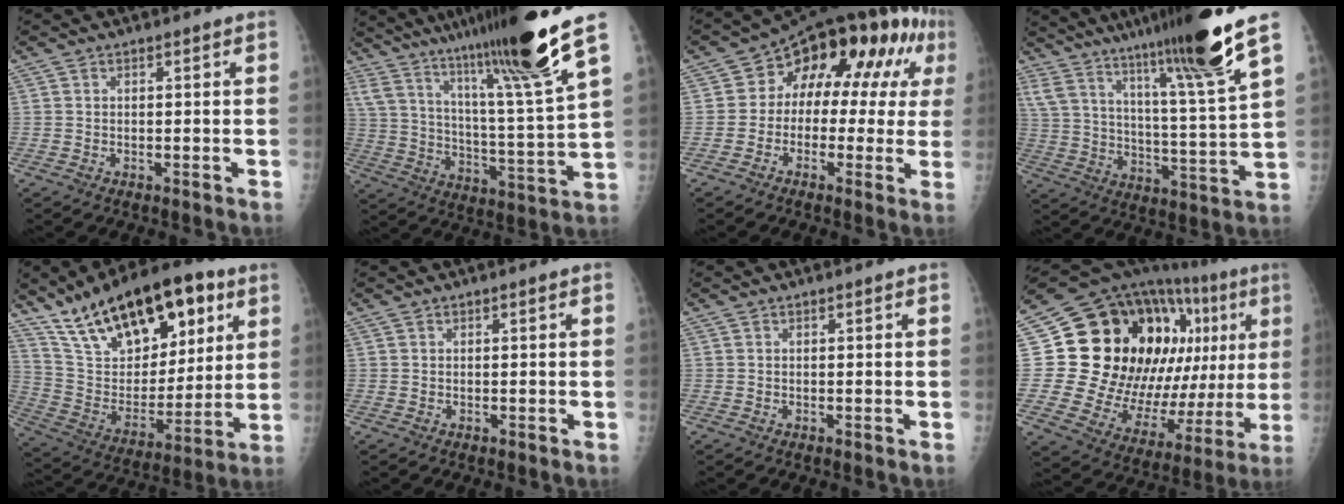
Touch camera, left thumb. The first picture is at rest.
{"total": 22.5, "force": [16.0, 0.0, 15.8], "torque": [-0.238, -0.080, 0.267]}
{"total": 15.3, "force": [3.2, 9.8, 11.3], "torque": [-0.094, 0.042, 0.032]}
{"total": 20.0, "force": [14.6, -0.4, 13.7], "torque": [-0.212, -0.075, 0.238]}
{"total": 26.5, "force": [15.0, 12.5, 17.9], "torque": [-0.261, -0.029, 0.263]}
{"total": 0.0}
{"total": 0.0}
{"total": 32.7, "force": [8.1, 16.3, 27.2], "torque": [-0.358, 0.011, 0.139]}